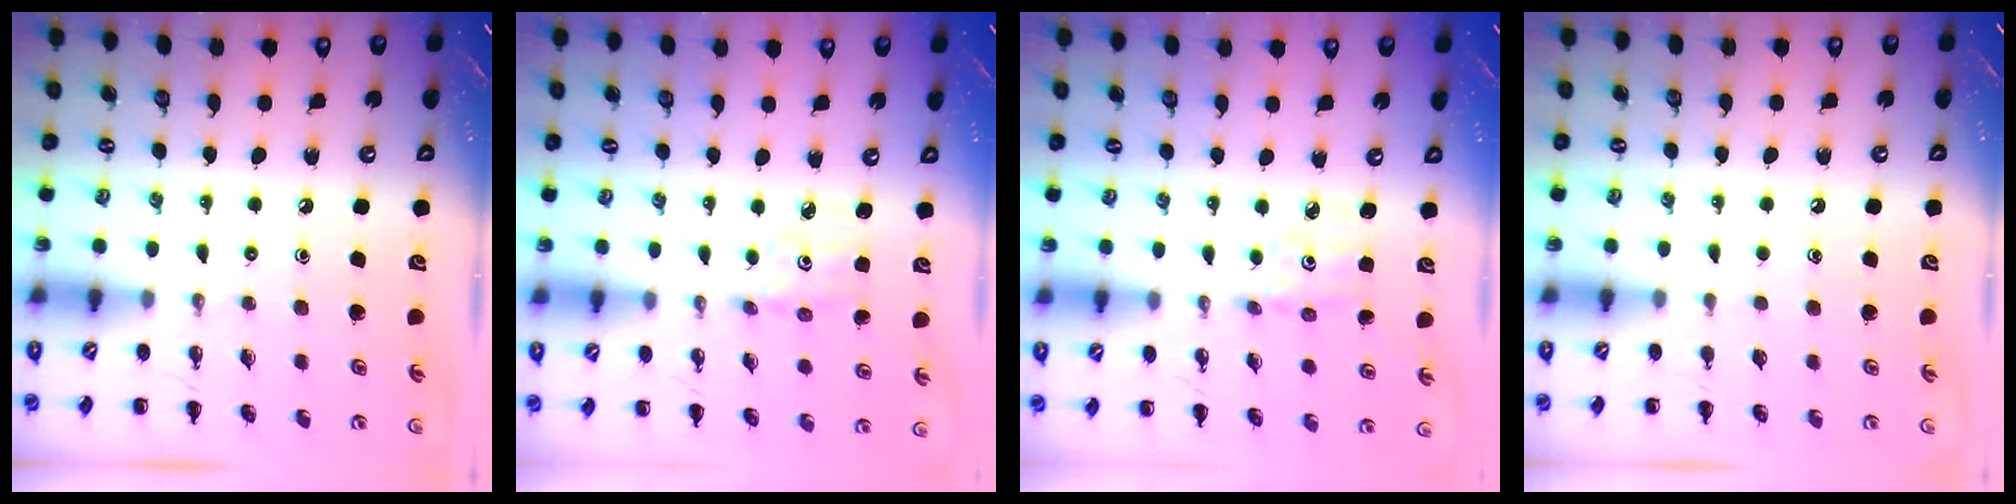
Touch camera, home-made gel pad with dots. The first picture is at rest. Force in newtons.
{"total": 1.9, "press": 1.9, "slide": 0.4}
{"total": 1.9, "press": 1.9, "slide": 0.4}
{"total": 0.8, "press": 0.8, "slide": 0.1}